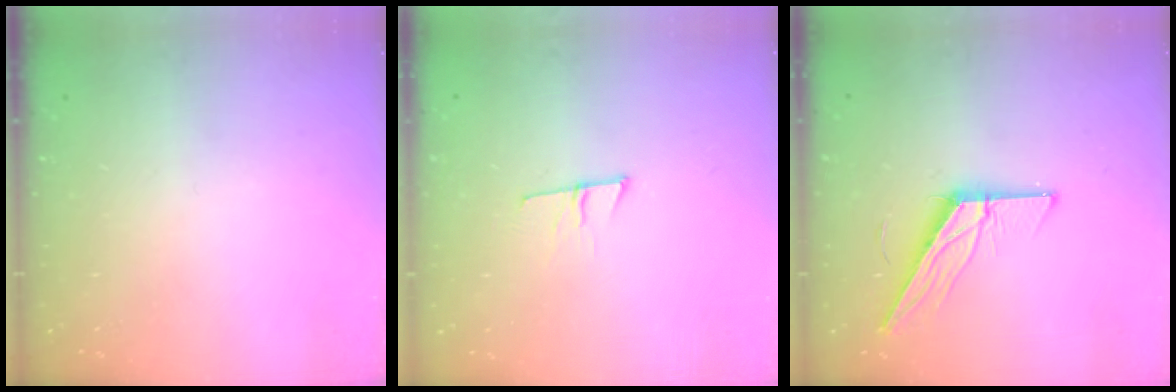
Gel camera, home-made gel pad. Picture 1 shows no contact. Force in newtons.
{"total": 6.0, "press": 5.9, "slide": 1.0}
{"total": 11.5, "press": 11.5, "slide": 0.2}